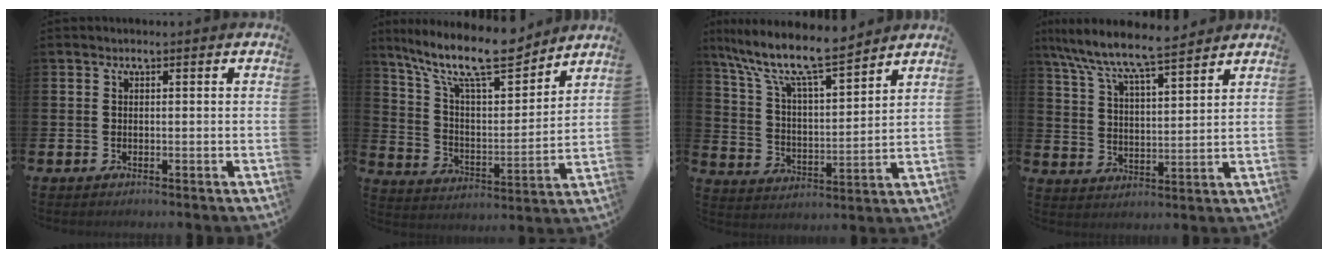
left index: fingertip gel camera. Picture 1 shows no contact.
{"total": 13.3, "force": [11.1, 3.0, 6.7], "torque": [-0.151, -0.065, 0.192]}
{"total": 10.2, "force": [9.1, 1.7, 4.5], "torque": [-0.122, -0.059, 0.154]}
{"total": 8.4, "force": [7.9, 0.6, 2.8], "torque": [-0.092, -0.052, 0.138]}